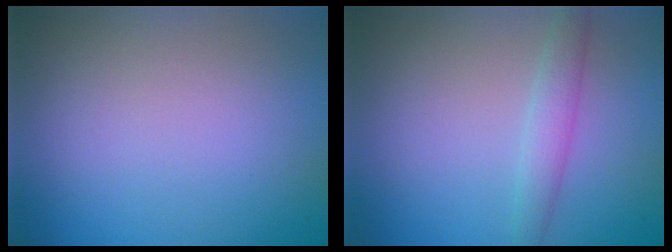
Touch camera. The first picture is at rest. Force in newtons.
{"total": 2.0, "press": 2.0, "slide": 0.0}